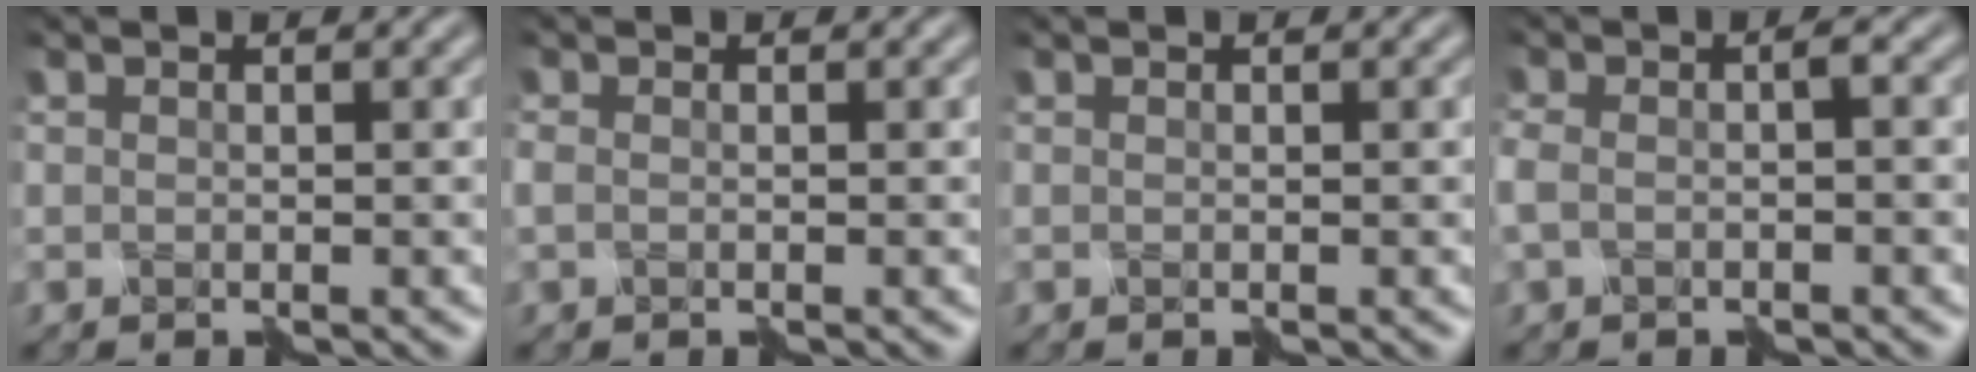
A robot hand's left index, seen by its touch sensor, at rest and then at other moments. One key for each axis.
{"total": 0.8, "fx": -0.3, "fy": 0.6, "fz": 0.6, "tx": -0.007, "ty": 0.005, "tz": -0.007}
{"total": 0.0}
{"total": 2.1, "fx": -1.0, "fy": 0.6, "fz": 1.7, "tx": -0.044, "ty": 0.004, "tz": -0.021}